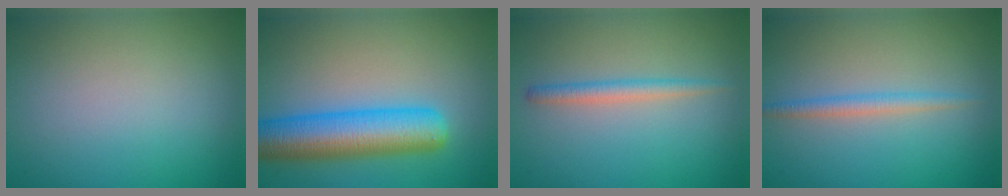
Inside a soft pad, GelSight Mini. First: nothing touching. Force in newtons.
{"total": 8.0, "press": 8.0, "slide": 0.1}
{"total": 1.8, "press": 1.8, "slide": 0.1}
{"total": 1.7, "press": 1.7, "slide": 0.0}